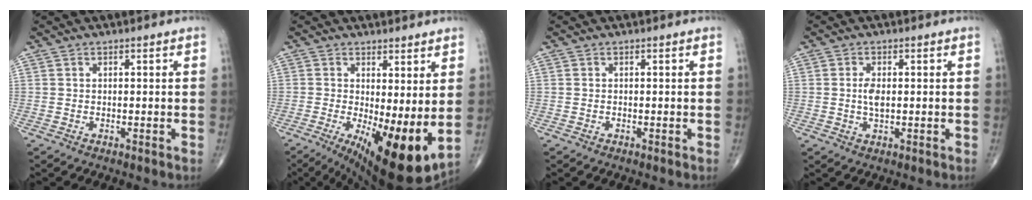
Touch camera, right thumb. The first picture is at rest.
{"total": 14.8, "force": [-1.3, 5.0, 13.8], "torque": [-0.219, -0.032, -0.003]}
{"total": 0.0}
{"total": 3.1, "force": [0.1, 1.5, 2.7], "torque": [-0.051, -0.001, 0.000]}